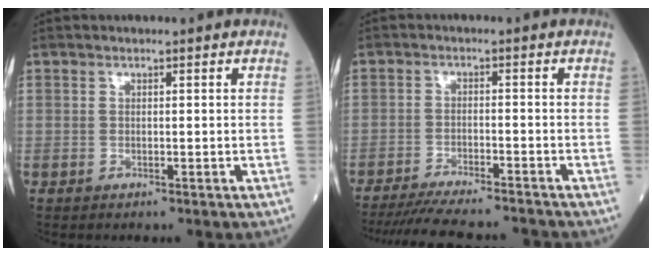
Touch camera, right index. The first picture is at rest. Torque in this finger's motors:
{"motor_torque": [-0.10, -1.12, 0.47, 0.15]}